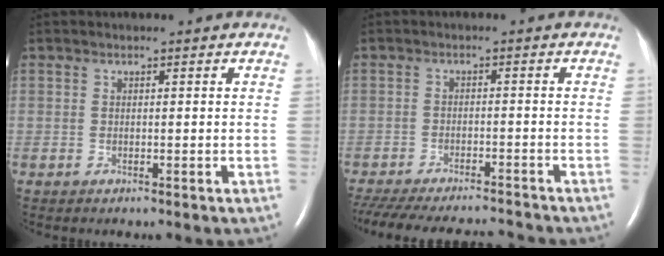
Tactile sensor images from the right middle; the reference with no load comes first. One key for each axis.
{"total": 17.9, "fx": -16.1, "fy": 3.9, "fz": 6.9, "tx": -0.187, "ty": -0.026, "tz": -0.227}